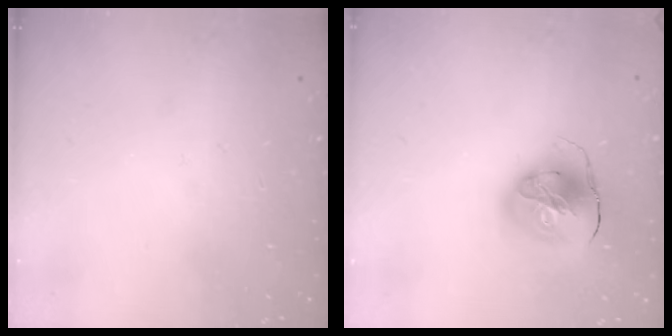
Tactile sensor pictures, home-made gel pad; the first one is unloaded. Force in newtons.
{"total": 12.3, "press": 12.2, "slide": 1.6}